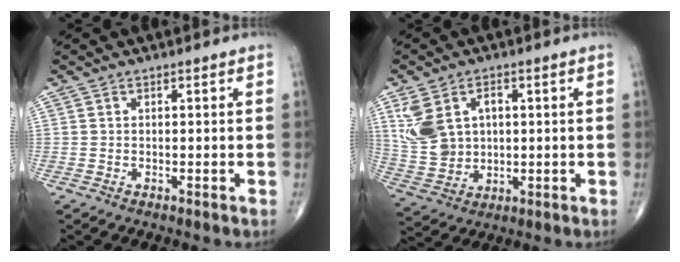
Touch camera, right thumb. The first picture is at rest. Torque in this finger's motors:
{"motor_torque": [0.04, 0.29, 0.72, 0.55, 0.03]}